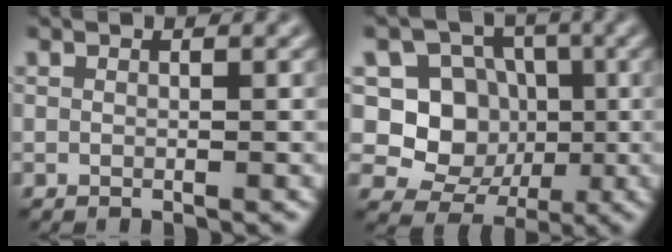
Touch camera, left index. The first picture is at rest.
{"total": 7.8, "force": [0.2, 7.1, 3.2], "torque": [-0.048, 0.006, -0.022]}